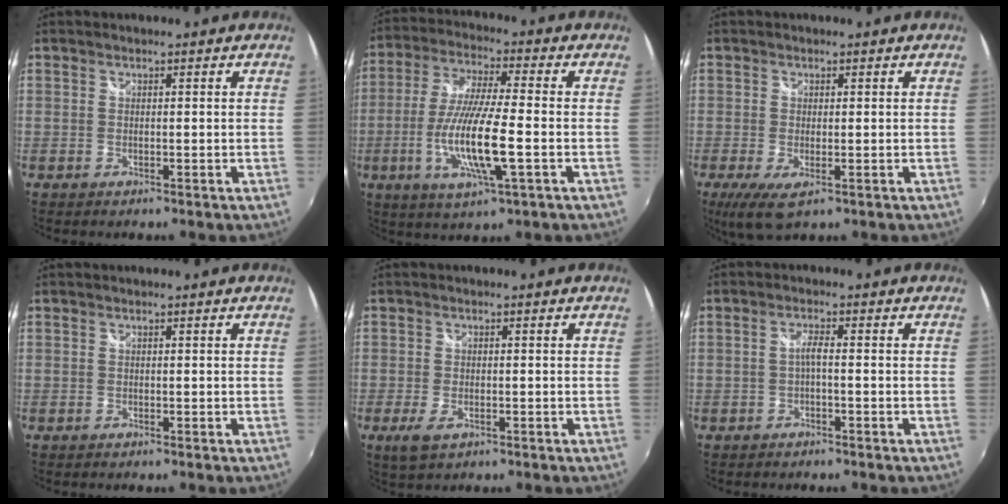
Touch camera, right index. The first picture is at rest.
{"total": 13.9, "force": [-3.7, 1.7, 13.3], "torque": [-0.267, -0.016, -0.068]}
{"total": 5.5, "force": [-1.8, 2.1, 4.8], "torque": [-0.094, -0.020, -0.027]}
{"total": 0.0}
{"total": 4.0, "force": [-2.0, 2.0, 2.9], "torque": [-0.066, -0.011, -0.035]}
{"total": 1.8, "force": [-0.7, 0.0, 1.6], "torque": [-0.031, 0.004, -0.014]}